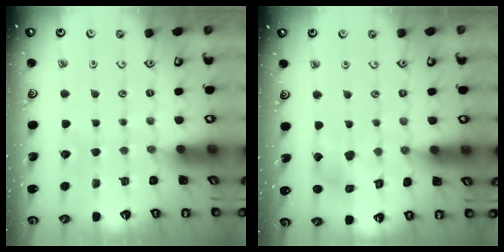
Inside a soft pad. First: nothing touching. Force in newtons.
{"total": 10.6, "press": 10.5, "slide": 1.3}